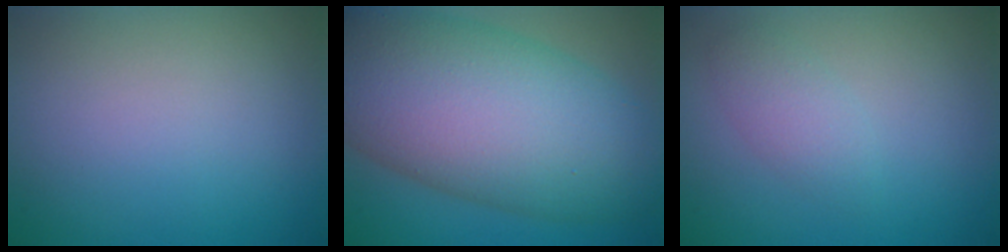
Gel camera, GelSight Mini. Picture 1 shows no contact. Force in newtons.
{"total": 14.3, "press": 14.3, "slide": 0.6}
{"total": 1.9, "press": 1.9, "slide": 0.1}